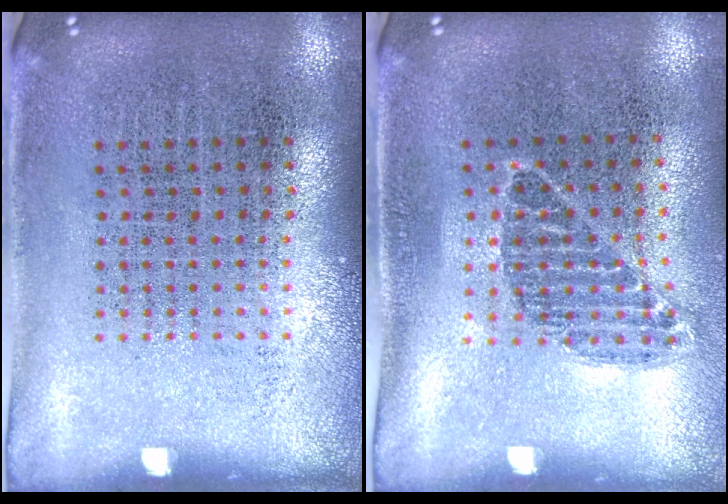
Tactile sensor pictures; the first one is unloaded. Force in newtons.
{"total": 0.9, "press": 0.8, "slide": 0.5}